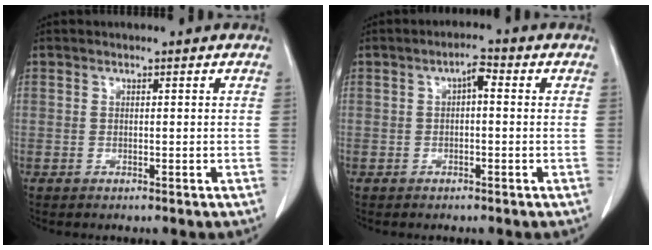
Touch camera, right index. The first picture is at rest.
{"total": 2.5, "force": [0.2, 0.9, 2.3], "torque": [-0.037, 0.011, 0.001]}